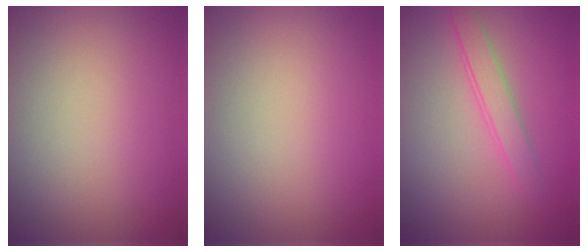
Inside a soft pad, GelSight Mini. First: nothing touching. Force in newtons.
{"total": 0.0}
{"total": 1.9, "press": 1.9, "slide": 0.2}